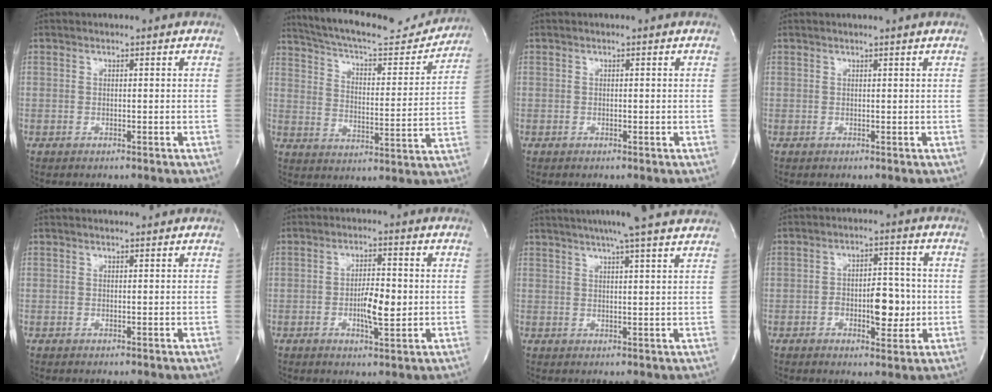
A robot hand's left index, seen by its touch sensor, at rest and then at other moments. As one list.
[{"total": 21.1, "force": [19.2, 4.4, 7.3], "torque": [-0.120, -0.010, 0.267]}, {"total": 0.0}, {"total": 0.8, "force": [0.7, -0.3, 0.3], "torque": [-0.009, -0.003, 0.018]}, {"total": 1.1, "force": [1.0, 0.0, 0.3], "torque": [-0.007, 0.007, 0.018]}, {"total": 5.3, "force": [-0.8, 1.3, 5.1], "torque": [-0.089, -0.003, -0.011]}, {"total": 12.7, "force": [10.9, -0.6, 6.4], "torque": [-0.107, 0.016, 0.132]}, {"total": 6.8, "force": [-1.3, 2.9, 6.0], "torque": [-0.088, 0.006, -0.016]}]